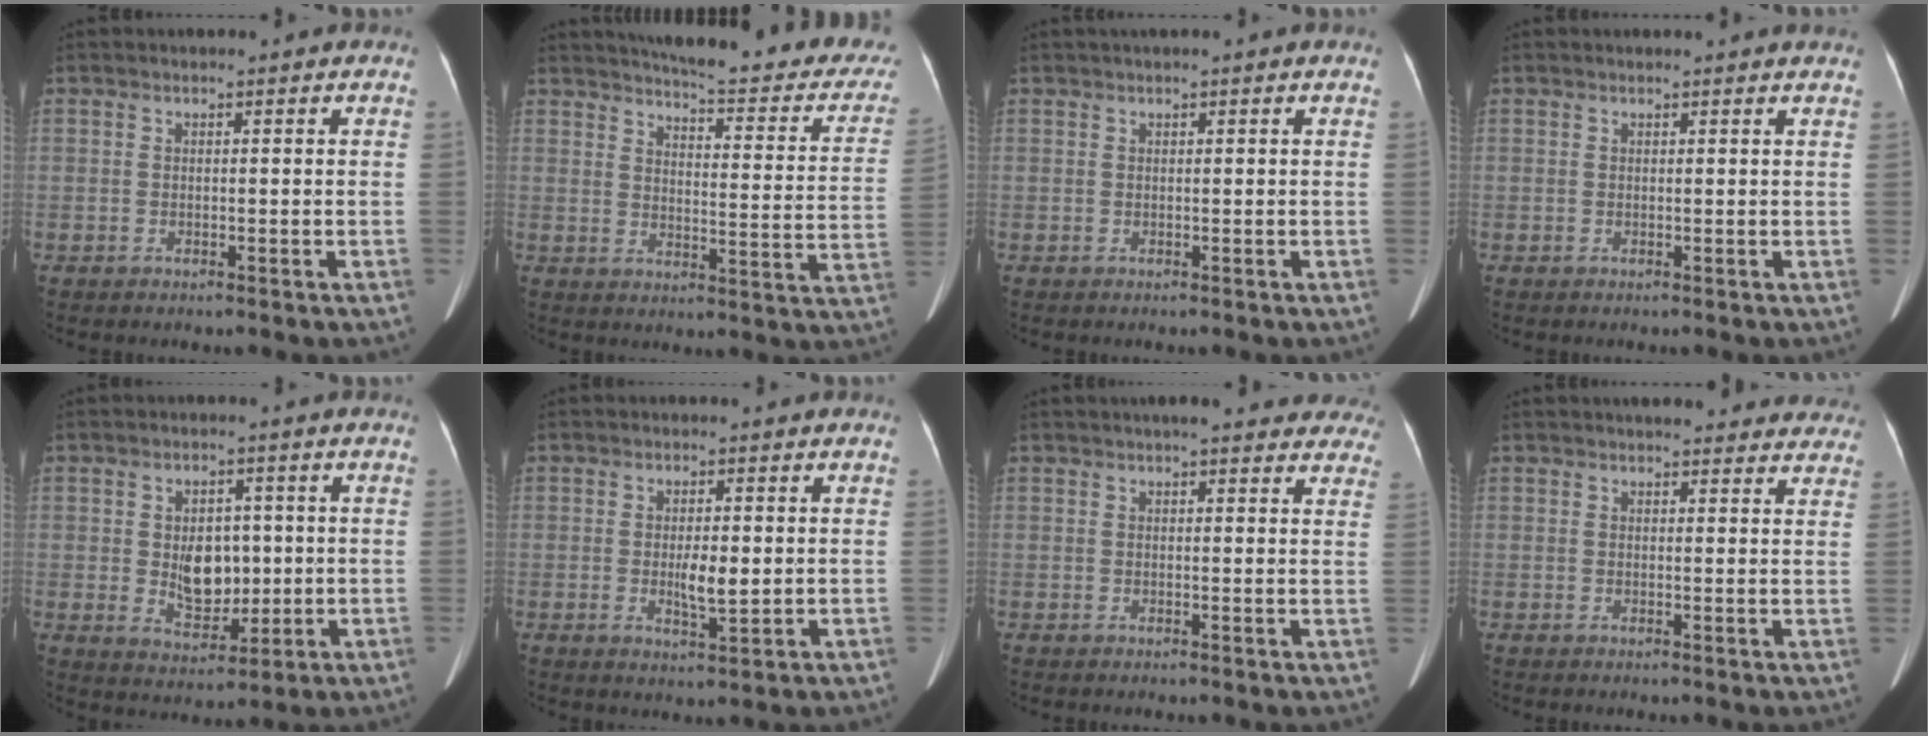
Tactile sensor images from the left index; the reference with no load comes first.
{"total": 23.5, "force": [20.8, 4.1, 10.2], "torque": [-0.120, -0.061, 0.232]}
{"total": 1.1, "force": [0.8, -0.1, 0.7], "torque": [-0.013, 0.017, 0.017]}
{"total": 2.2, "force": [2.1, 0.3, 0.5], "torque": [-0.011, 0.008, 0.018]}
{"total": 7.0, "force": [0.2, 4.5, 5.3], "torque": [-0.091, 0.004, 0.016]}
{"total": 4.2, "force": [-0.1, 1.2, 4.0], "torque": [-0.074, -0.006, 0.002]}
{"total": 14.9, "force": [13.1, 3.4, 6.2], "torque": [-0.047, 0.016, 0.141]}
{"total": 15.2, "force": [13.9, 3.6, 5.1], "torque": [-0.031, 0.009, 0.147]}